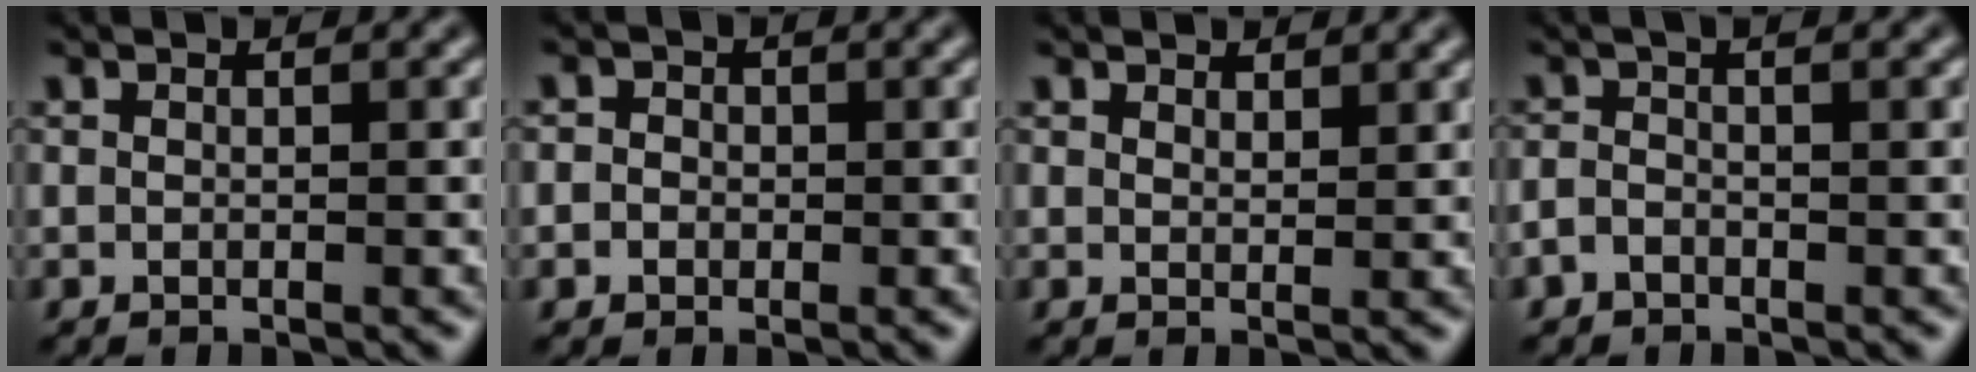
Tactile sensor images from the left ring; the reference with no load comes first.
{"total": 2.2, "force": [0.5, 2.0, 0.8], "torque": [0.008, 0.016, -0.018]}
{"total": 1.5, "force": [1.4, 0.5, 0.3], "torque": [-0.009, 0.001, 0.024]}
{"total": 1.2, "force": [-0.5, 0.5, 0.9], "torque": [-0.023, 0.000, -0.014]}